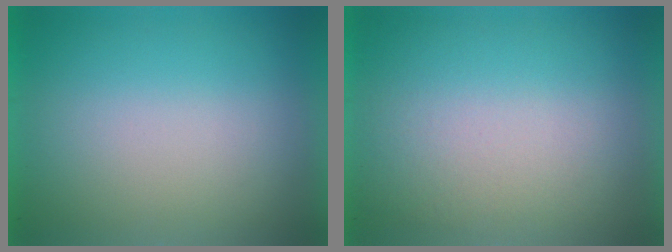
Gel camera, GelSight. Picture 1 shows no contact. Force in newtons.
{"total": 1.4}